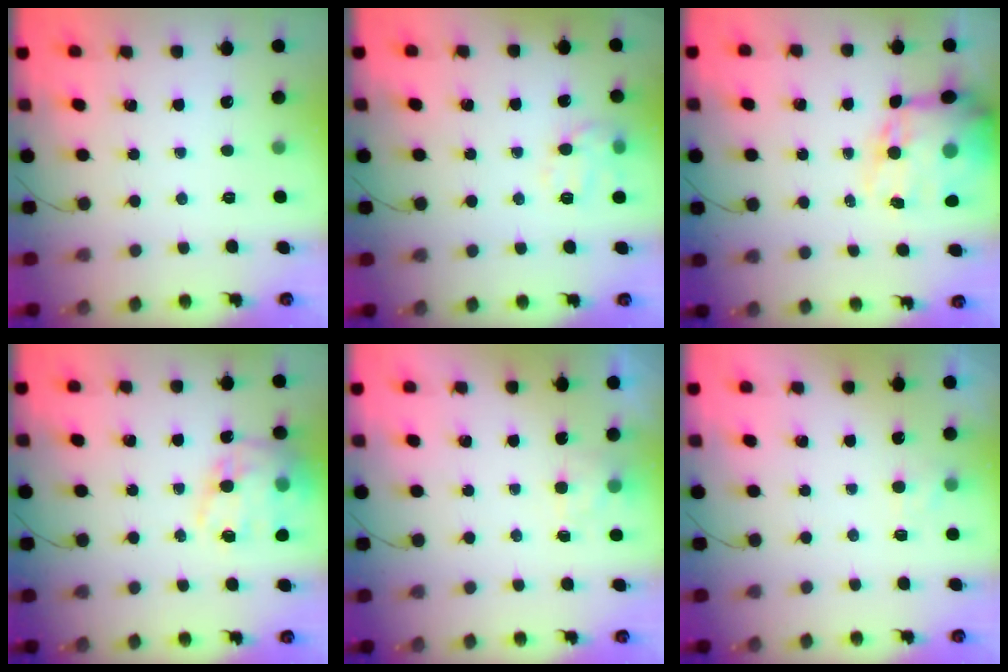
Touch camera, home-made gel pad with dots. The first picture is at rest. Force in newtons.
{"total": 10.2, "press": 10.2, "slide": 0.2}
{"total": 17.4, "press": 16.9, "slide": 4.2}
{"total": 17.7, "press": 17.3, "slide": 3.9}
{"total": 2.0, "press": 1.4, "slide": 1.3}
{"total": 2.0, "press": 1.6, "slide": 1.2}